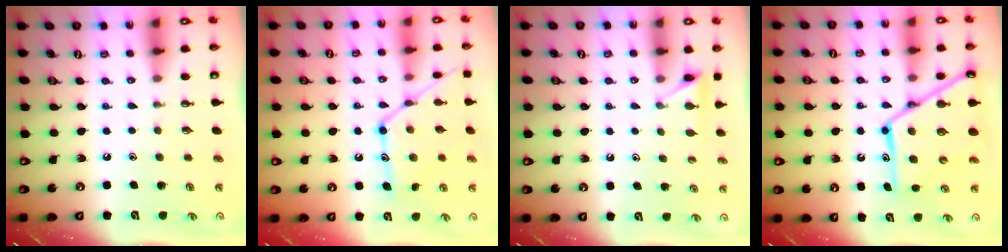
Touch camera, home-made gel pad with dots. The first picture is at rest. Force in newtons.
{"total": 16.1, "press": 16.0, "slide": 1.4}
{"total": 5.0, "press": 5.0, "slide": 0.6}
{"total": 18.0, "press": 17.9, "slide": 1.5}